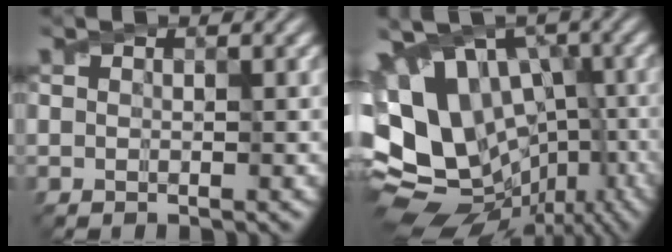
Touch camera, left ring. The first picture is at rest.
{"total": 15.3, "force": [-0.1, 11.7, 9.8], "torque": [-0.174, -0.009, 0.031]}